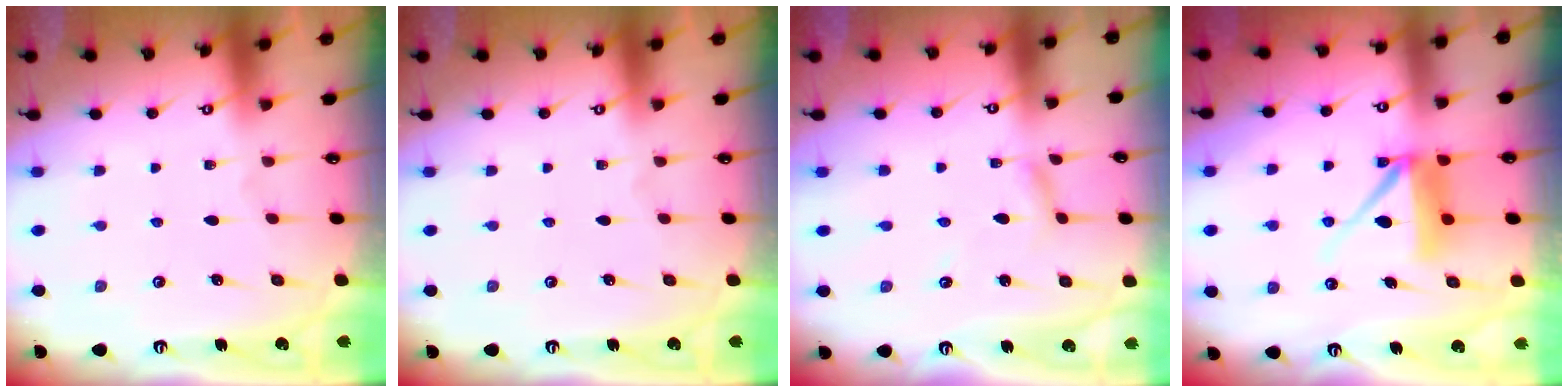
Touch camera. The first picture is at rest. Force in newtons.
{"total": 0.0}
{"total": 2.9, "press": 2.9, "slide": 0.2}
{"total": 9.0, "press": 8.9, "slide": 0.9}